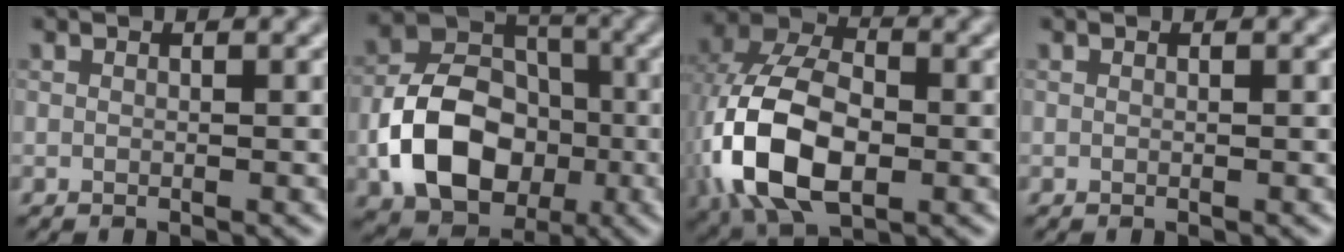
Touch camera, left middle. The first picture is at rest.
{"total": 9.7, "force": [-2.6, 7.1, 6.1], "torque": [-0.108, 0.003, -0.048]}
{"total": 12.2, "force": [-2.5, 7.7, 9.1], "torque": [-0.210, -0.008, -0.060]}
{"total": 0.0}